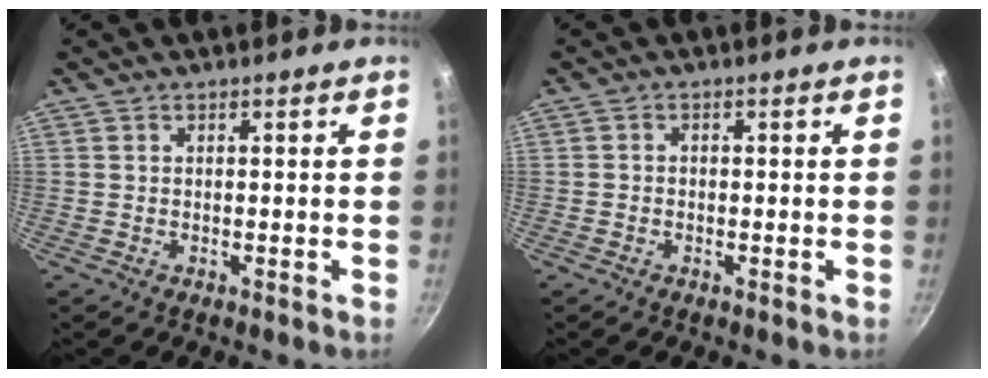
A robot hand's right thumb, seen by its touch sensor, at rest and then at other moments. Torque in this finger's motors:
{"motor_torque": [-0.47, 0.08, -0.29, 0.26, -0.03]}